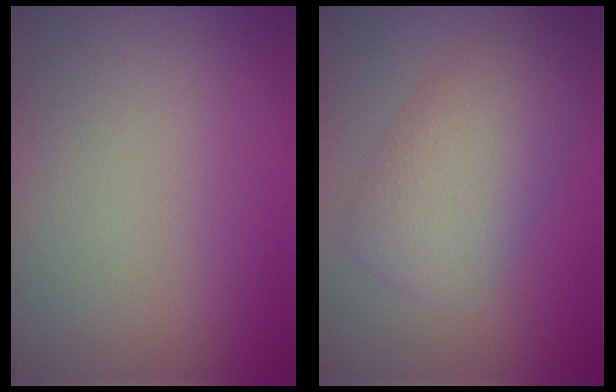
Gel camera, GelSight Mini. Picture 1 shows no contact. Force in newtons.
{"total": 6.9, "press": 6.9, "slide": 0.4}